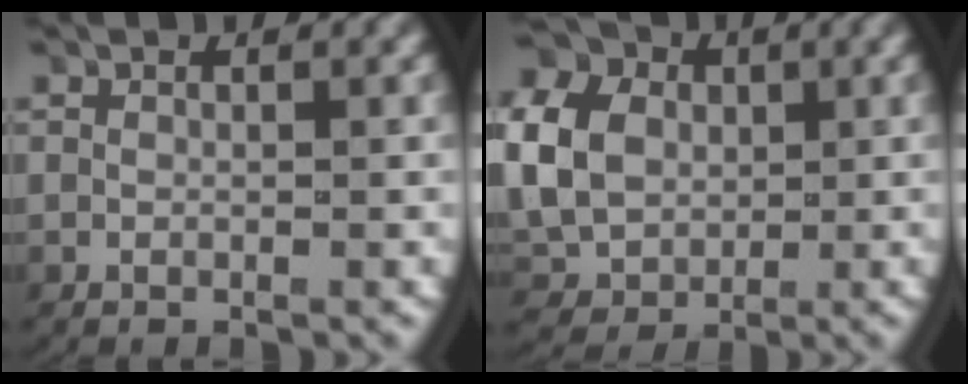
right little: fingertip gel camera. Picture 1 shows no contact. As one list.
[{"total": 8.9, "force": [0.8, 7.7, 4.4], "torque": [-0.113, -0.018, 0.018]}]